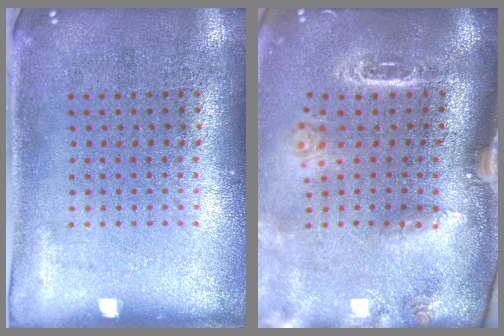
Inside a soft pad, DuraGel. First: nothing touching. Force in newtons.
{"total": 2.2, "press": 1.9, "slide": 1.0}